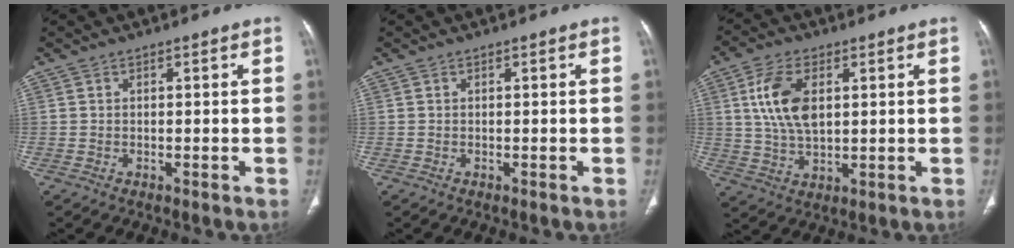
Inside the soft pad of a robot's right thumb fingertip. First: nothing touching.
{"total": 0.0}
{"total": 10.2, "force": [2.4, 5.6, 8.1], "torque": [-0.158, -0.005, 0.048]}